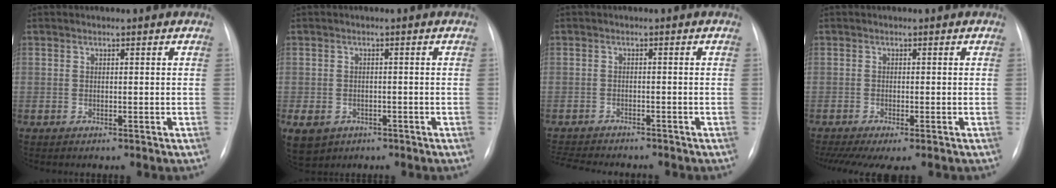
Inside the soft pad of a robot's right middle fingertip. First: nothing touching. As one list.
[{"total": 10.7, "force": [-5.1, 8.5, 4.0], "torque": [-0.120, -0.006, -0.064]}, {"total": 8.9, "force": [-8.0, 1.8, 3.3], "torque": [-0.053, -0.007, -0.117]}, {"total": 6.9, "force": [-5.1, 1.3, 4.4], "torque": [-0.068, -0.008, -0.082]}]